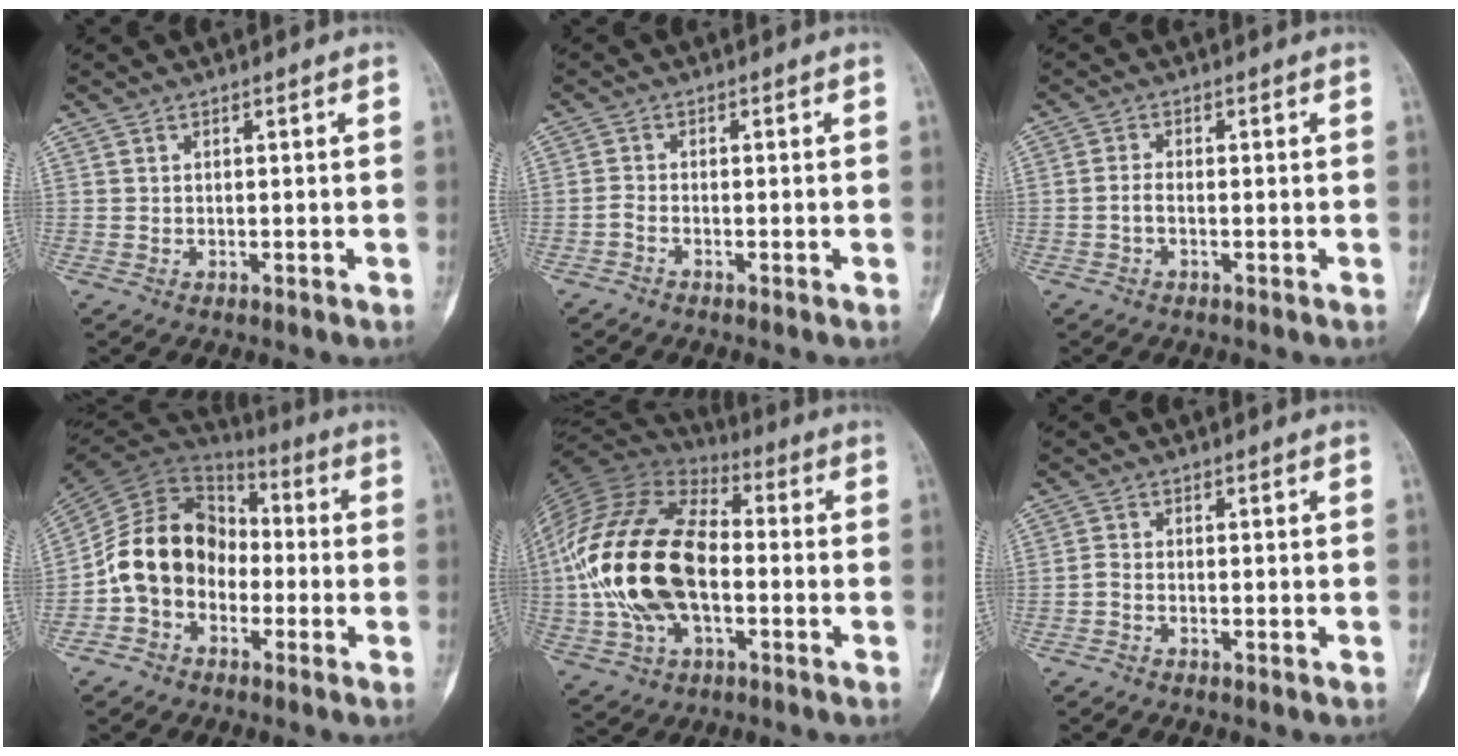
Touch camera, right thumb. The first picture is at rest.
{"total": 1.1, "force": [-0.9, 0.3, 0.6], "torque": [-0.017, 0.003, -0.023]}
{"total": 1.7, "force": [-0.7, 0.9, 1.3], "torque": [-0.026, 0.006, -0.016]}
{"total": 14.2, "force": [-3.3, 11.4, 7.8], "torque": [-0.122, 0.059, -0.073]}
{"total": 22.9, "force": [-1.9, 13.6, 18.4], "torque": [-0.375, 0.020, -0.036]}
{"total": 1.1, "force": [-0.8, 0.3, 0.6], "torque": [-0.017, 0.002, -0.022]}